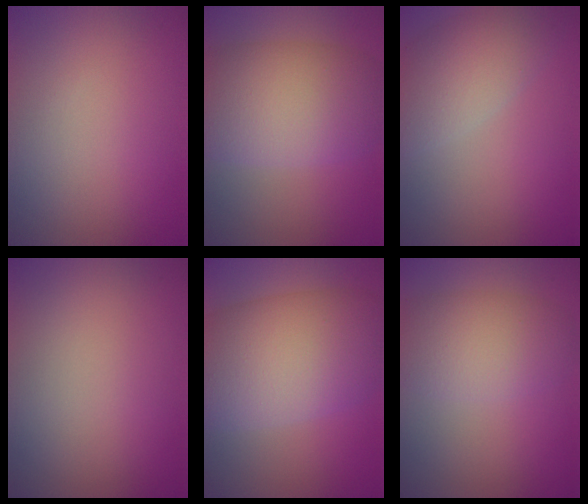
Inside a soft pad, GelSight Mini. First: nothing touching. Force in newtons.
{"total": 9.5, "press": 9.5, "slide": 0.3}
{"total": 5.4, "press": 5.4, "slide": 0.4}
{"total": 0.0}
{"total": 11.5, "press": 11.5, "slide": 0.2}
{"total": 5.3, "press": 5.3, "slide": 0.1}